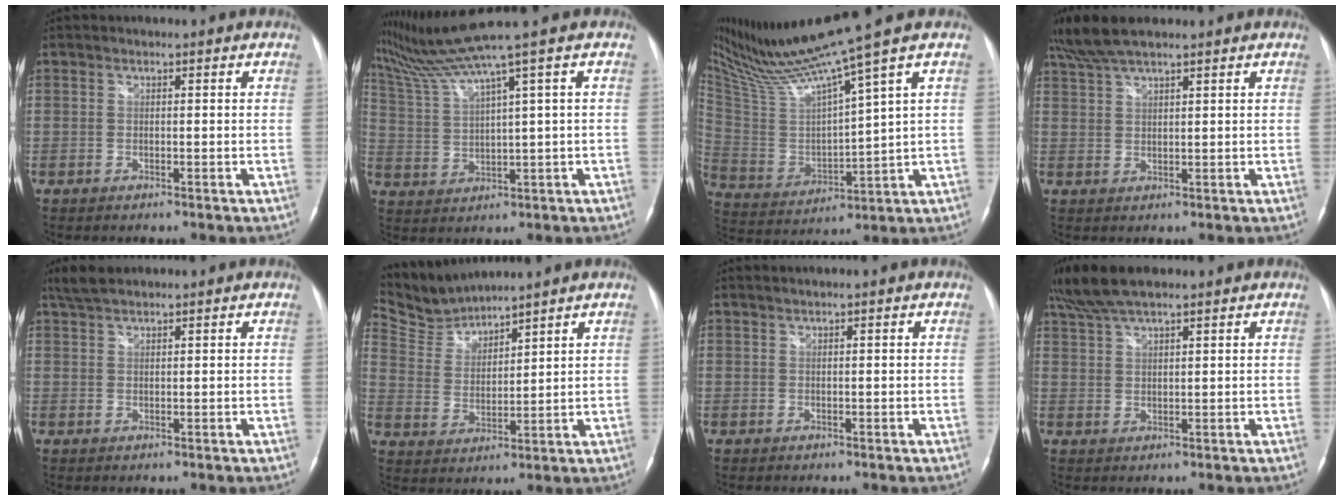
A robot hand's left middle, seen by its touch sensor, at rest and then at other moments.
{"total": 7.6, "force": [5.9, -2.8, 4.0], "torque": [-0.091, 0.006, 0.123]}
{"total": 16.1, "force": [12.7, -2.2, 9.7], "torque": [-0.181, -0.007, 0.242]}
{"total": 6.8, "force": [5.7, 0.9, 3.7], "torque": [-0.082, 0.029, 0.111]}
{"total": 3.3, "force": [2.9, 0.8, 1.5], "torque": [-0.037, 0.015, 0.059]}
{"total": 6.8, "force": [6.8, -0.2, -0.4], "torque": [-0.012, 0.008, 0.154]}
{"total": 0.8, "force": [0.6, -0.2, 0.4], "torque": [-0.010, 0.008, 0.017]}
{"total": 7.8, "force": [6.5, 1.3, 4.2], "torque": [-0.089, 0.031, 0.125]}